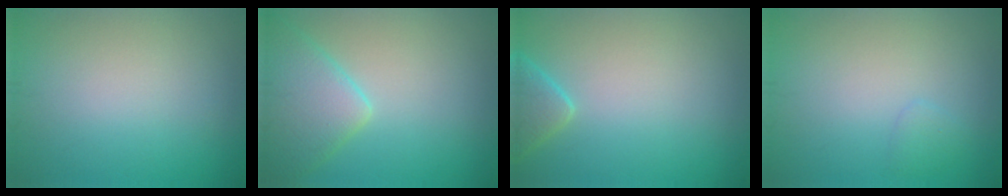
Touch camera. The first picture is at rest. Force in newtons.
{"total": 5.3, "press": 5.3, "slide": 0.4}
{"total": 2.5, "press": 2.5, "slide": 0.2}
{"total": 0.8, "press": 0.8, "slide": 0.1}